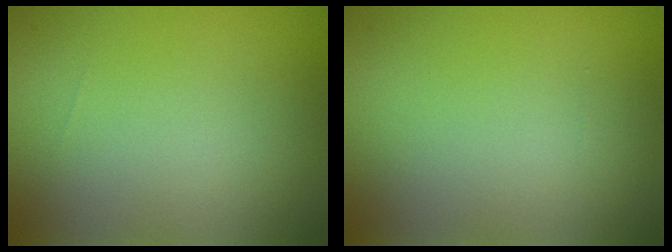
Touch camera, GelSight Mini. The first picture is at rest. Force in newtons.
{"total": 0.0}